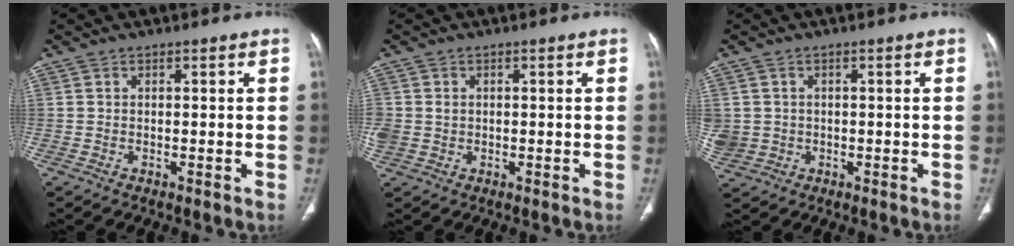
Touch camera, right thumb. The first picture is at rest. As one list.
[{"total": 3.3, "force": [0.1, 2.9, 1.7], "torque": [-0.046, 0.007, 0.012]}, {"total": 4.8, "force": [-0.2, 4.5, 1.7], "torque": [-0.044, 0.008, 0.011]}]